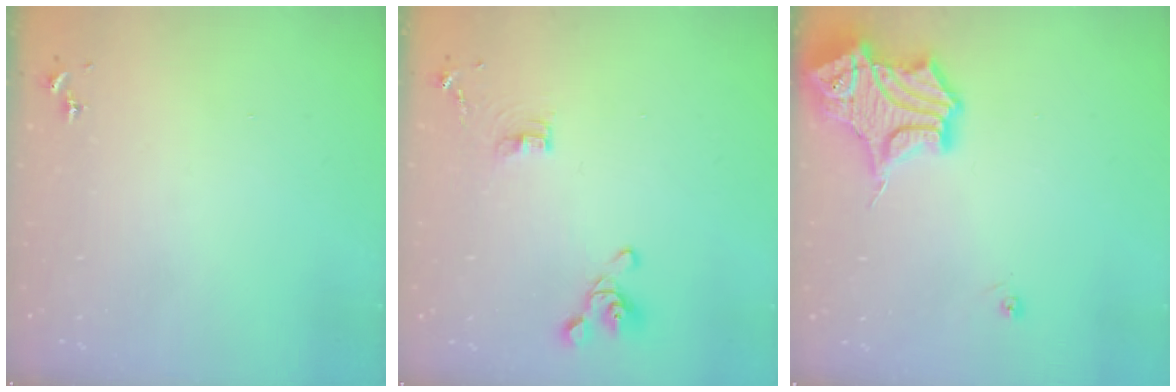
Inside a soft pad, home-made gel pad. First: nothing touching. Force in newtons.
{"total": 9.9, "press": 9.7, "slide": 1.9}
{"total": 16.1, "press": 16.0, "slide": 2.0}